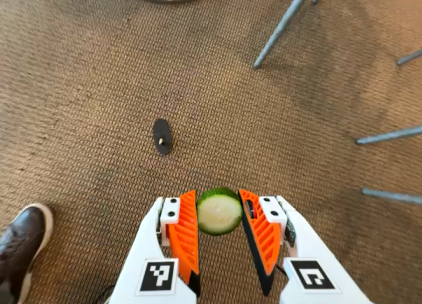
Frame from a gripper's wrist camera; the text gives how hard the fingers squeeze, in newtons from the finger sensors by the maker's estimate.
{"total": 7.9, "left": 8.2, "right": 7.6}